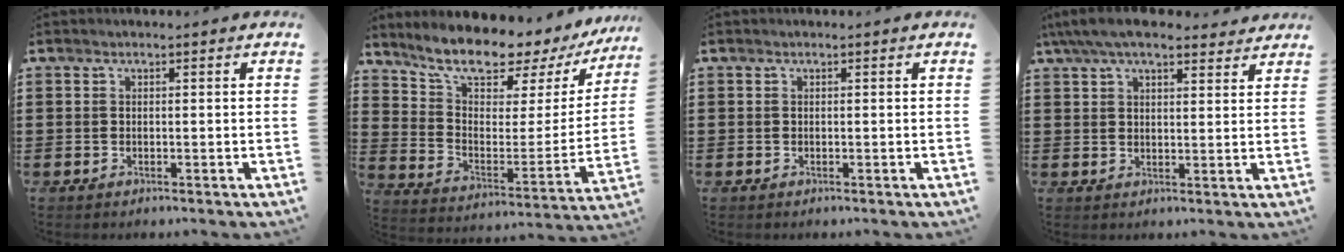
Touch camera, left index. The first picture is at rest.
{"total": 9.3, "force": [8.3, 1.9, 3.7], "torque": [-0.091, -0.071, 0.135]}
{"total": 0.0}
{"total": 6.7, "force": [5.5, 1.6, 3.5], "torque": [-0.081, -0.007, 0.102]}